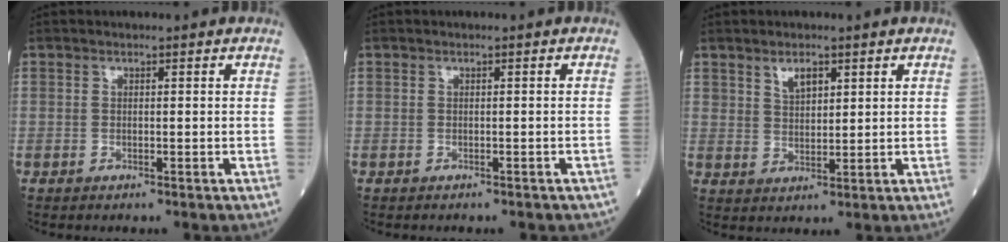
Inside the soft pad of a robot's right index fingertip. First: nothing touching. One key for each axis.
{"total": 3.6, "fx": -3.0, "fy": 1.2, "fz": 1.4, "tx": -0.018, "ty": -0.004, "tz": -0.031}
{"total": 3.4, "fx": 2.0, "fy": 1.6, "fz": 2.2, "tx": -0.040, "ty": 0.001, "tz": 0.042}